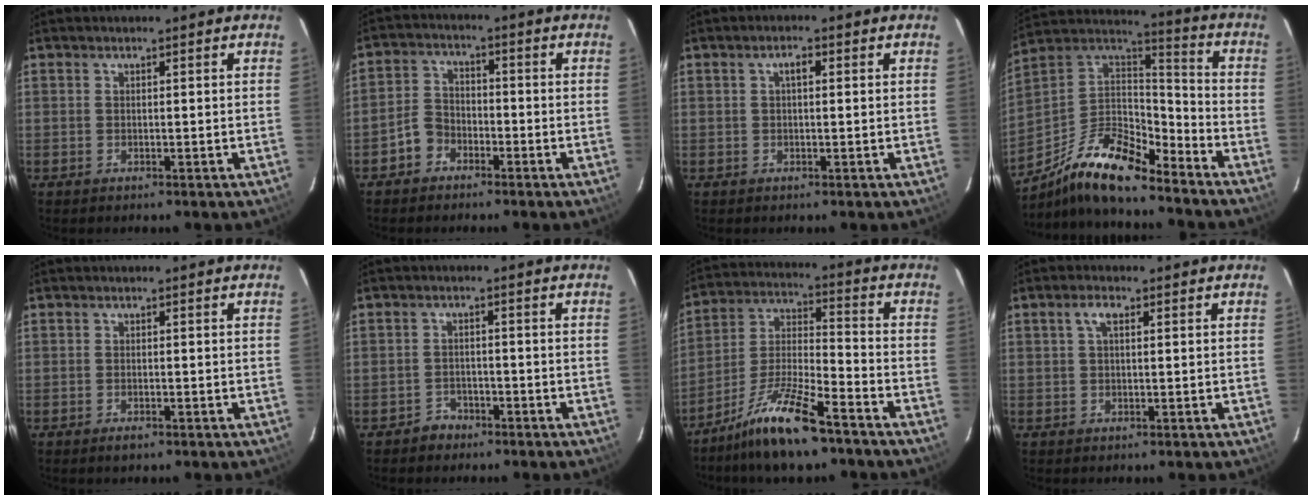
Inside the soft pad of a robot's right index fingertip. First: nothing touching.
{"total": 4.9, "force": [-3.2, 3.5, 1.1], "torque": [-0.028, 0.019, -0.058]}
{"total": 1.7, "force": [0.4, 0.7, 1.5], "torque": [-0.027, 0.009, 0.006]}
{"total": 17.3, "force": [-12.9, 5.2, 10.3], "torque": [-0.210, 0.005, -0.245]}
{"total": 1.4, "force": [-1.0, 0.6, 0.8], "torque": [-0.014, -0.003, -0.016]}
{"total": 3.2, "force": [-2.3, 2.3, -0.2], "torque": [0.000, 0.014, -0.036]}
{"total": 13.9, "force": [-10.1, 2.8, 9.1], "torque": [-0.190, 0.001, -0.191]}
{"total": 2.2, "force": [0.7, 1.0, 1.9], "torque": [-0.038, 0.009, 0.013]}